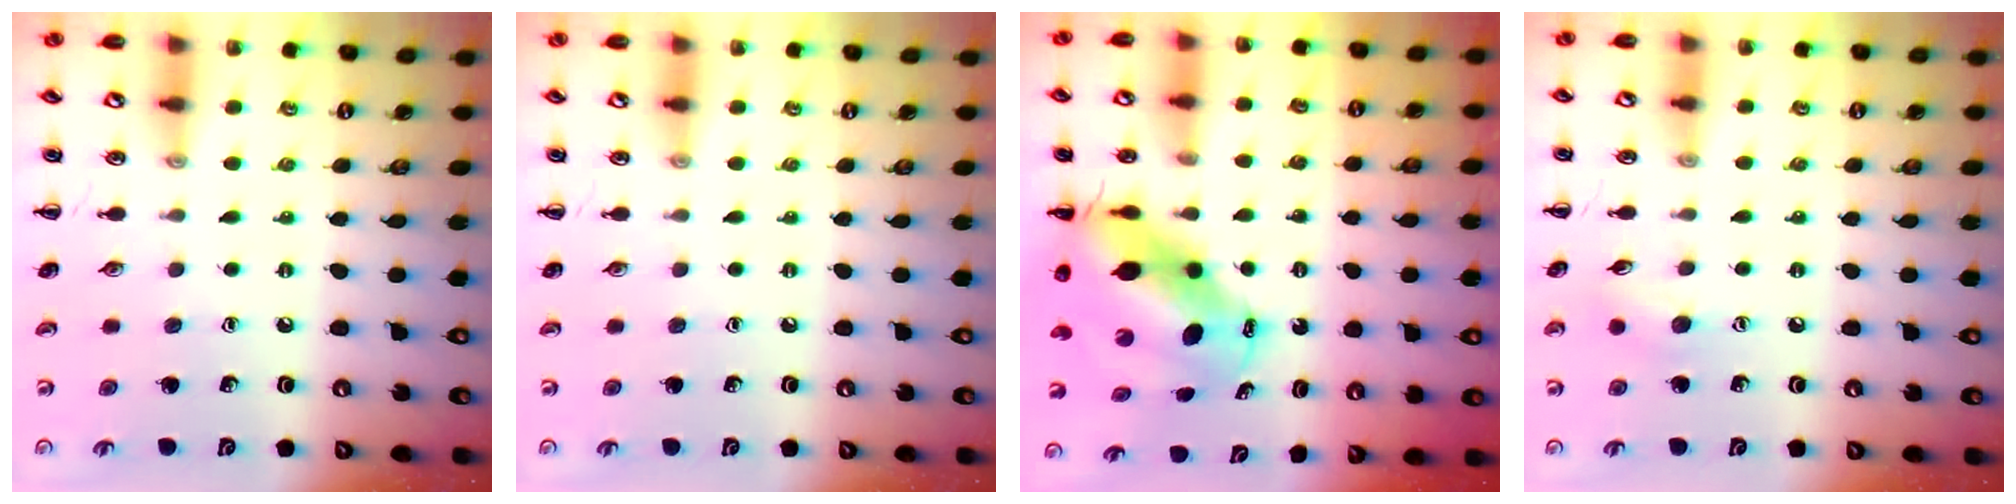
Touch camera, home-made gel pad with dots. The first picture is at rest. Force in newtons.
{"total": 0.0}
{"total": 10.4, "press": 10.1, "slide": 2.7}
{"total": 6.7, "press": 6.5, "slide": 1.7}